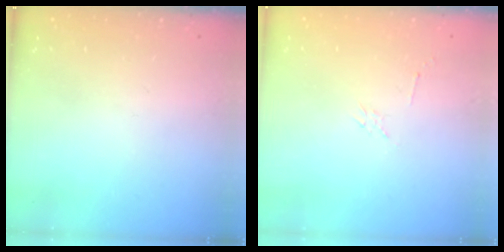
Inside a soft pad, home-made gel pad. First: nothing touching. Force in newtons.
{"total": 2.3, "press": 2.3, "slide": 0.4}